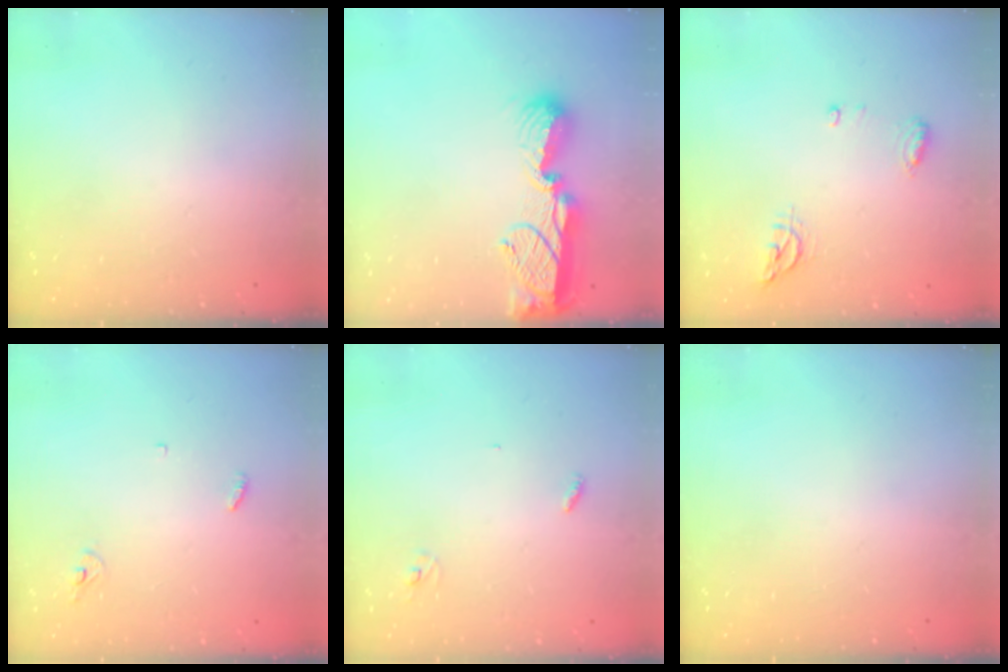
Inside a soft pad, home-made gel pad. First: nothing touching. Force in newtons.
{"total": 11.4, "press": 11.3, "slide": 1.5}
{"total": 8.4, "press": 6.9, "slide": 4.9}
{"total": 3.1, "press": 3.1, "slide": 0.2}
{"total": 2.8, "press": 2.8, "slide": 0.3}
{"total": 0.0}